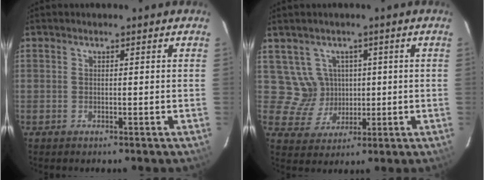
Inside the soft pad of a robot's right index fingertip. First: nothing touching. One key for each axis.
{"total": 6.1, "fx": 1.2, "fy": 5.9, "fz": 0.8, "tx": -0.022, "ty": 0.015, "tz": 0.038}